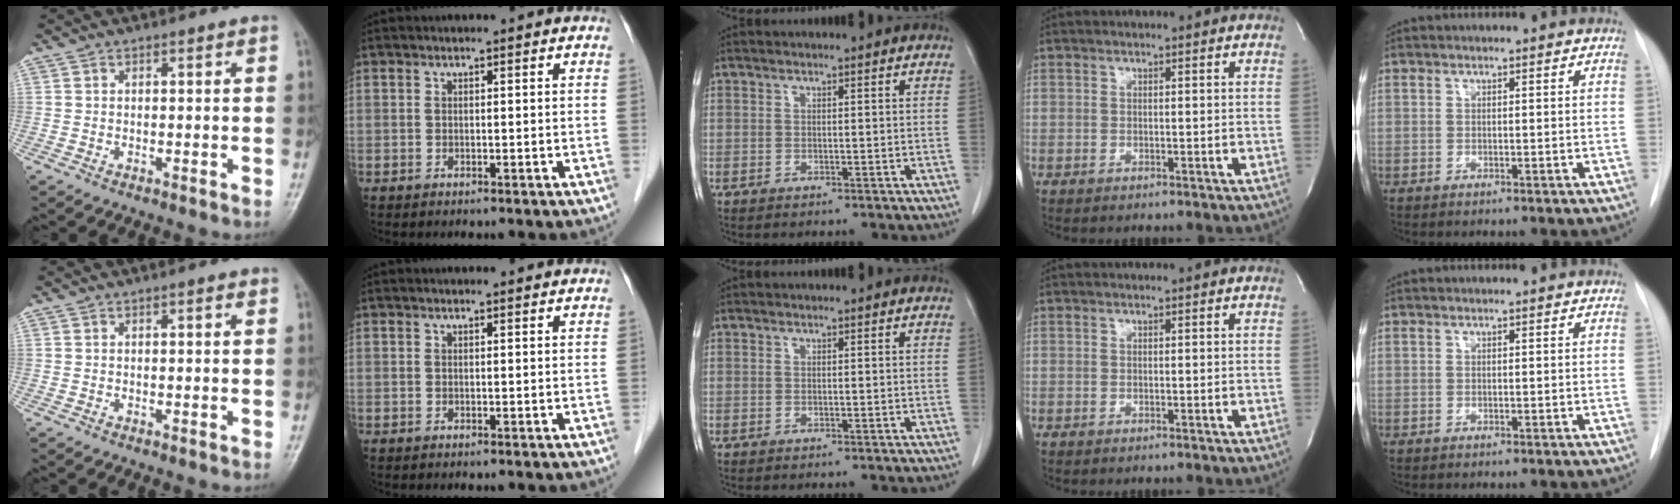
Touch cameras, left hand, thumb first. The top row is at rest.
{"thumb": {"total": 0.8, "force": [0.4, 0.2, 0.6], "torque": [-0.010, 0.000, 0.005]}, "index": {"total": 0.9, "force": [0.9, 0.0, 0.0], "torque": [-0.010, 0.001, 0.011]}}